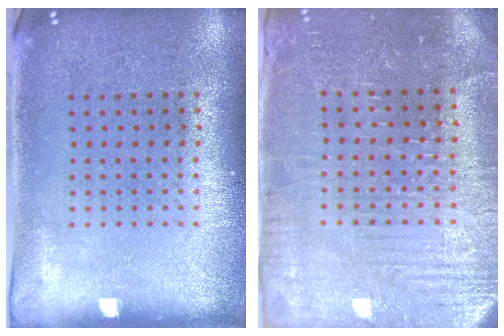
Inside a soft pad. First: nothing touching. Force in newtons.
{"total": 3.5, "press": 3.5, "slide": 0.6}